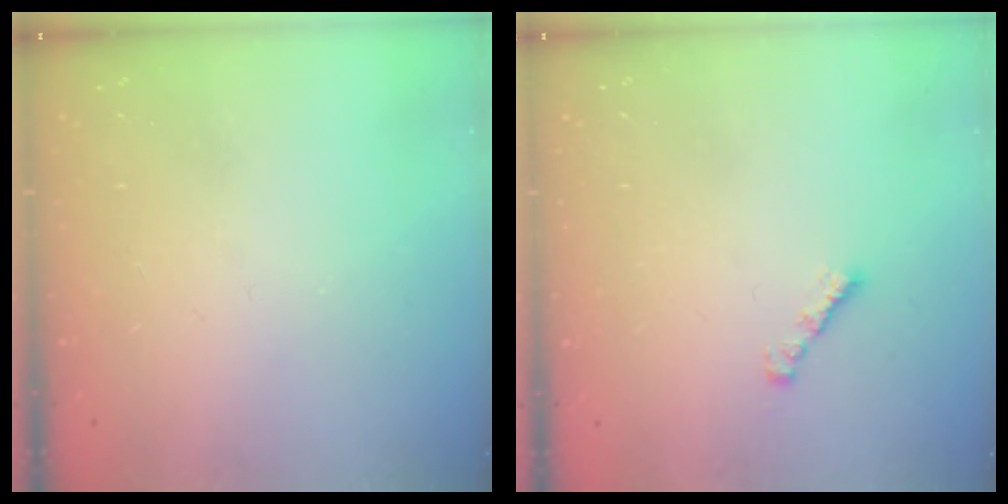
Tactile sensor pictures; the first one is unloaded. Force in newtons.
{"total": 1.6, "press": 1.5, "slide": 0.4}